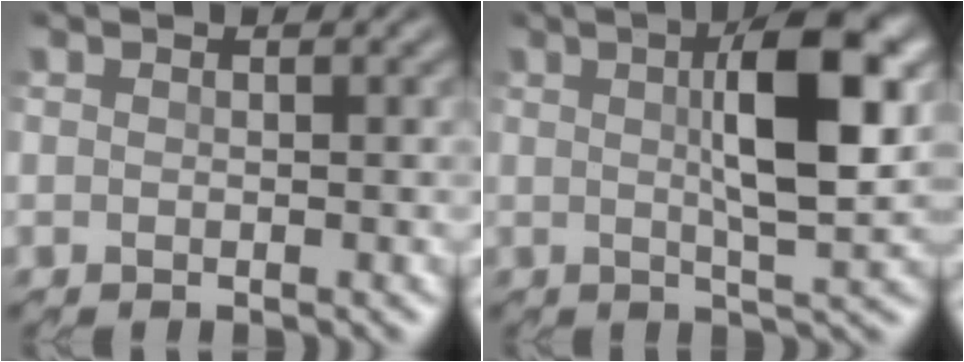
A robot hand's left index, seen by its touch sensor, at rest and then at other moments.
{"total": 7.8, "force": [1.9, 1.7, 7.4], "torque": [-0.121, 0.015, 0.028]}